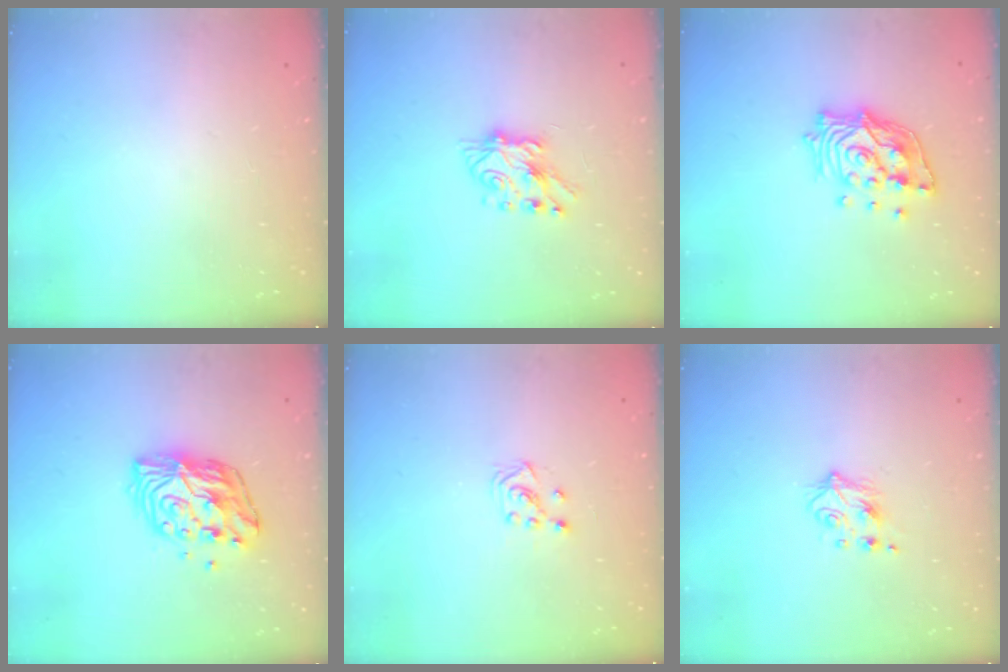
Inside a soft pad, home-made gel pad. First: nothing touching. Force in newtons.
{"total": 7.4, "press": 7.3, "slide": 0.9}
{"total": 13.9, "press": 13.7, "slide": 2.2}
{"total": 12.6, "press": 12.5, "slide": 1.1}
{"total": 4.4, "press": 4.4, "slide": 0.5}
{"total": 5.0, "press": 4.9, "slide": 0.8}